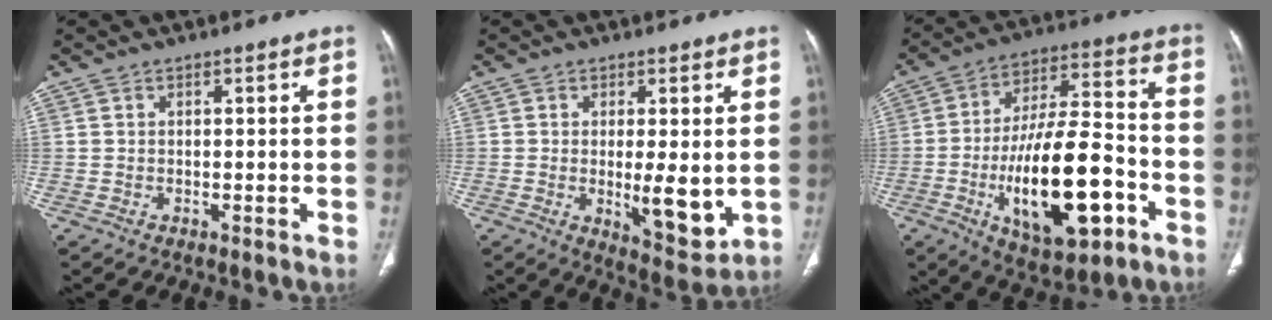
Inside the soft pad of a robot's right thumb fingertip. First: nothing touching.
{"total": 8.7, "force": [-0.5, 3.0, 8.1], "torque": [-0.110, -0.023, 0.001]}
{"total": 22.6, "force": [-7.1, 9.2, 19.4], "torque": [-0.315, 0.034, -0.105]}